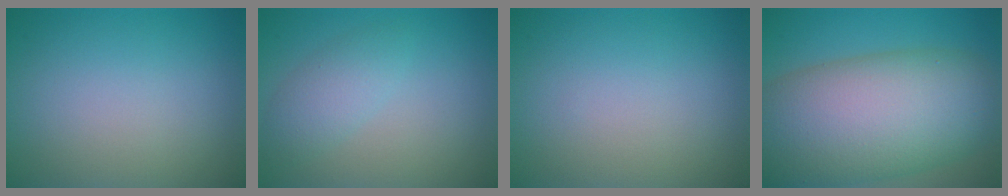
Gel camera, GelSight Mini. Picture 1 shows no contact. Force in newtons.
{"total": 1.7, "press": 1.7, "slide": 0.0}
{"total": 0.0}
{"total": 14.3, "press": 14.3, "slide": 0.5}